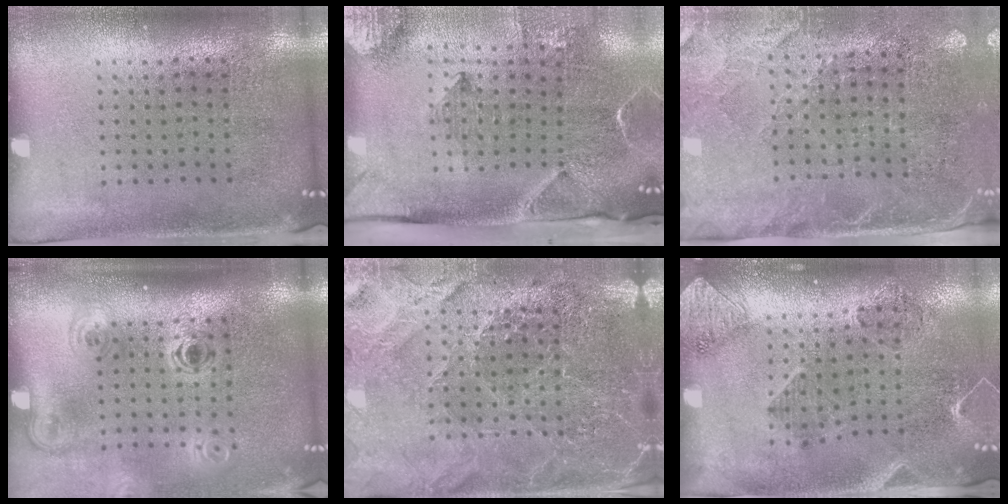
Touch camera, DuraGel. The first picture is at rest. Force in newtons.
{"total": 3.3, "press": 2.3, "slide": 2.4}
{"total": 2.7, "press": 2.4, "slide": 1.2}
{"total": 2.0, "press": 1.4, "slide": 1.5}
{"total": 3.9, "press": 3.7, "slide": 1.2}
{"total": 1.8, "press": 1.6, "slide": 0.8}